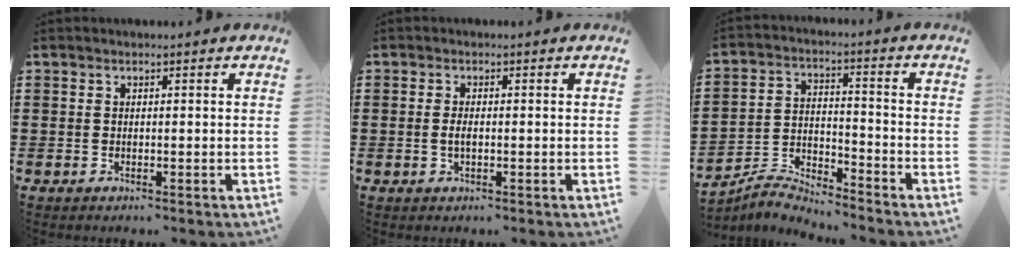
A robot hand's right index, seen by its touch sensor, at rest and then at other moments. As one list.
[{"total": 1.7, "force": [-0.2, 0.6, 1.6], "torque": [-0.038, -0.001, -0.006]}, {"total": 4.5, "force": [-4.5, 0.2, 0.1], "torque": [-0.013, 0.004, -0.094]}]